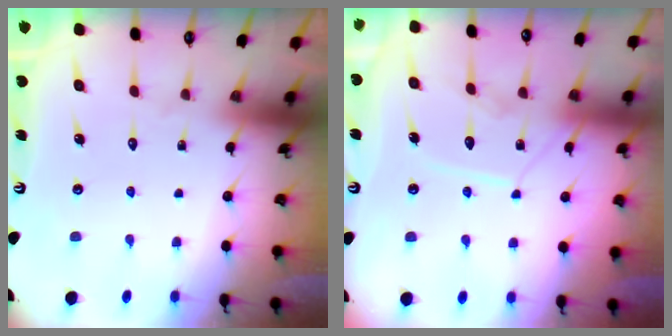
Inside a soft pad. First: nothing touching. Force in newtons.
{"total": 11.1, "press": 11.0, "slide": 0.9}